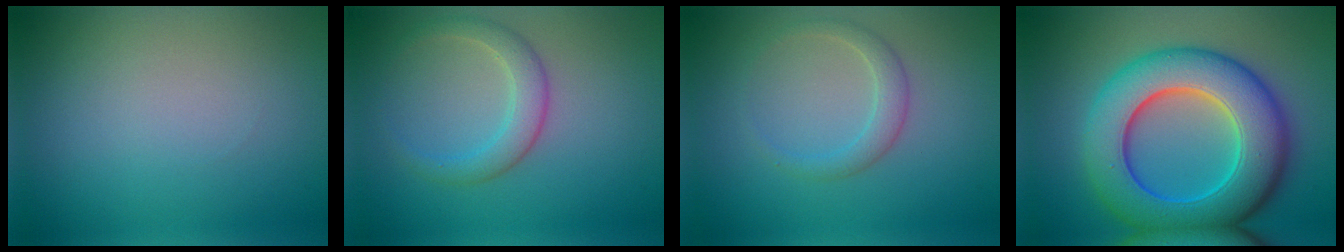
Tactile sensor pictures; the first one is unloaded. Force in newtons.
{"total": 2.7, "press": 2.7, "slide": 0.2}
{"total": 1.9, "press": 1.9, "slide": 0.1}
{"total": 11.2, "press": 11.2, "slide": 0.2}